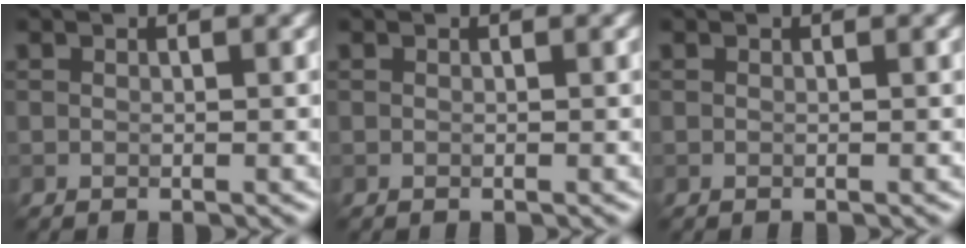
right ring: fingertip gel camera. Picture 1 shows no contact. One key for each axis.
{"total": 0.0}
{"total": 0.0}